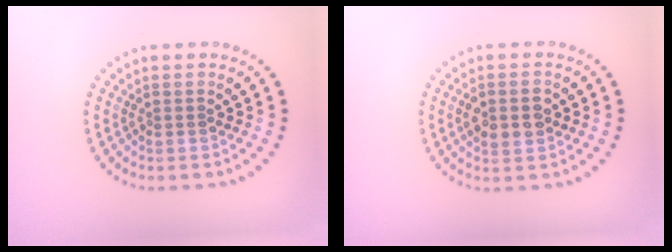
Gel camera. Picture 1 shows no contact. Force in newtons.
{"total": 2.9, "press": 2.9, "slide": 0.1}